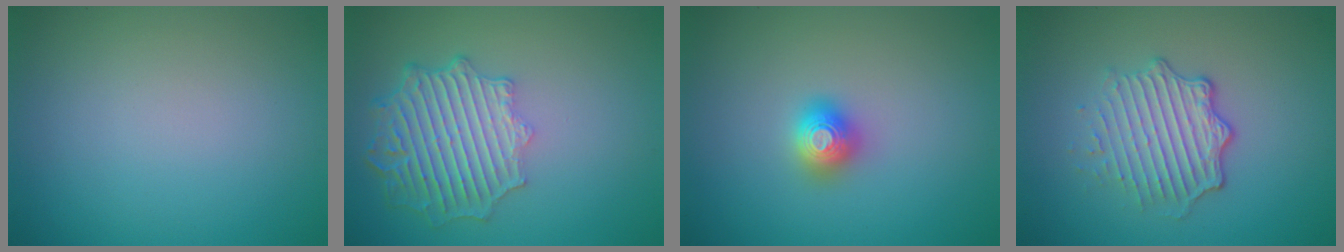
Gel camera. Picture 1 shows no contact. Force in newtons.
{"total": 6.8, "press": 5.3, "slide": 4.2}
{"total": 2.0, "press": 2.0, "slide": 0.1}
{"total": 4.7, "press": 3.4, "slide": 3.2}